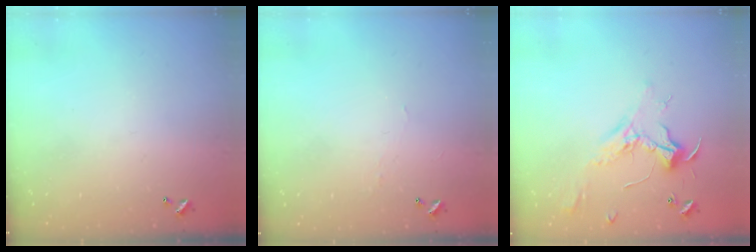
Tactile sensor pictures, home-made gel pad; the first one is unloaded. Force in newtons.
{"total": 1.2, "press": 1.1, "slide": 0.3}
{"total": 2.4, "press": 2.3, "slide": 0.8}